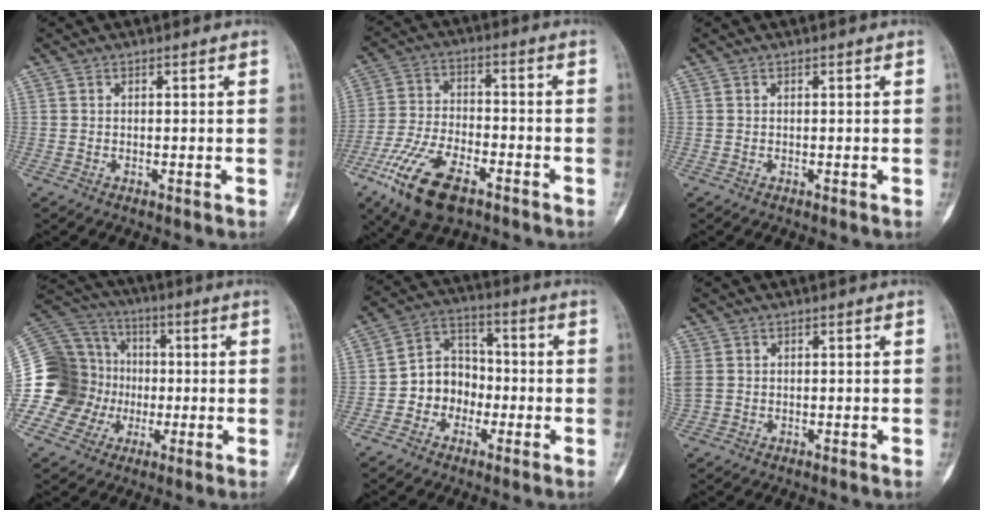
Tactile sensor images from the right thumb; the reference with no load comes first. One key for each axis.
{"total": 14.9, "fx": -8.4, "fy": 6.6, "fz": 10.5, "tx": -0.208, "ty": 0.018, "tz": -0.154}
{"total": 0.0}
{"total": 23.4, "fx": -2.4, "fy": 21.2, "fz": 9.5, "tx": -0.198, "ty": 0.078, "tz": -0.039}
{"total": 9.3, "fx": -2.5, "fy": 7.8, "fz": 4.3, "tx": -0.029, "ty": 0.040, "tz": -0.057}
{"total": 4.9, "fx": 0.6, "fy": 4.1, "fz": 2.7, "tx": -0.084, "ty": 0.010, "tz": 0.020}